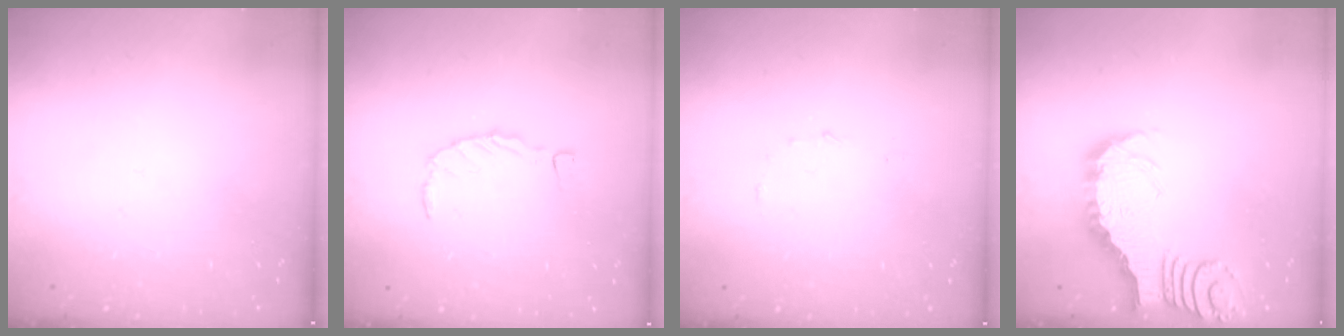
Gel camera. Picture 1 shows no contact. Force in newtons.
{"total": 0.0}
{"total": 4.1, "press": 4.1, "slide": 0.2}
{"total": 3.1, "press": 3.1, "slide": 0.5}